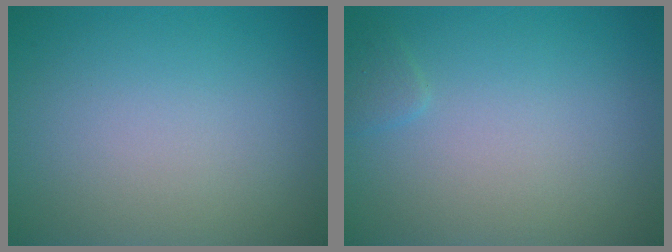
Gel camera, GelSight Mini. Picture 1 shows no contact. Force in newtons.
{"total": 0.8, "press": 0.7, "slide": 0.2}